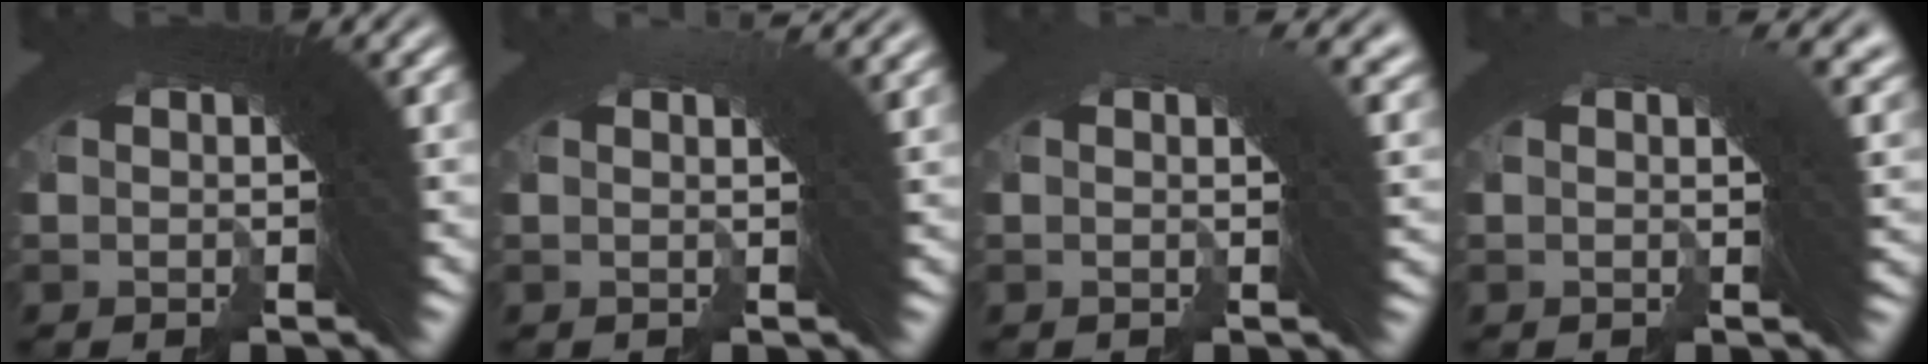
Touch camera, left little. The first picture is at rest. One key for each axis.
{"total": 3.1, "fx": 2.0, "fy": 0.1, "fz": 2.3, "tx": -0.013, "ty": 0.020, "tz": 0.018}
{"total": 4.1, "fx": 1.5, "fy": 1.8, "fz": 3.3, "tx": -0.006, "ty": 0.032, "tz": -0.005}
{"total": 4.7, "fx": 1.7, "fy": 2.0, "fz": 3.9, "tx": -0.011, "ty": 0.034, "tz": -0.001}